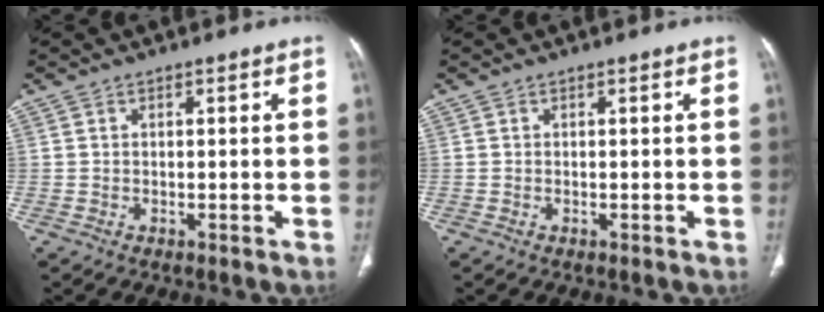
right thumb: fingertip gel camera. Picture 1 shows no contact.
{"total": 0.0}